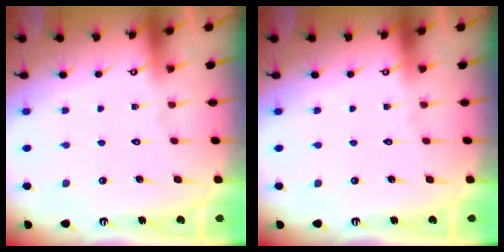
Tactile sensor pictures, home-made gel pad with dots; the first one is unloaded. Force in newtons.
{"total": 0.0}